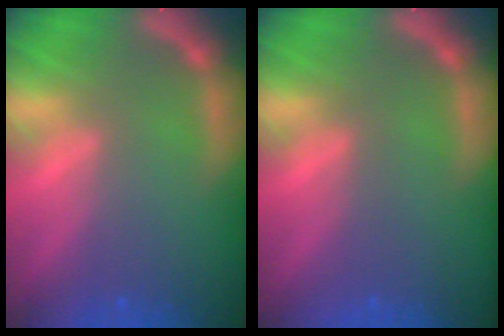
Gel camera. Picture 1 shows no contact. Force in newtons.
{"total": 0.0}